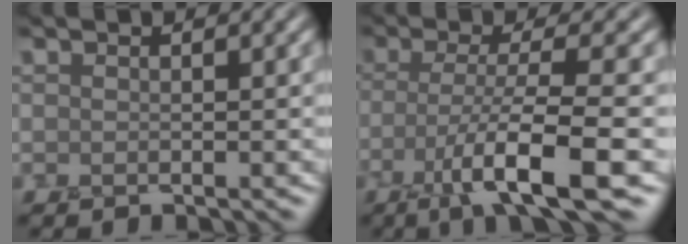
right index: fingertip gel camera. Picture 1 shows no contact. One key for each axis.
{"total": 7.1, "fx": -3.0, "fy": 1.0, "fz": 6.4, "tx": -0.109, "ty": -0.004, "tz": -0.056}